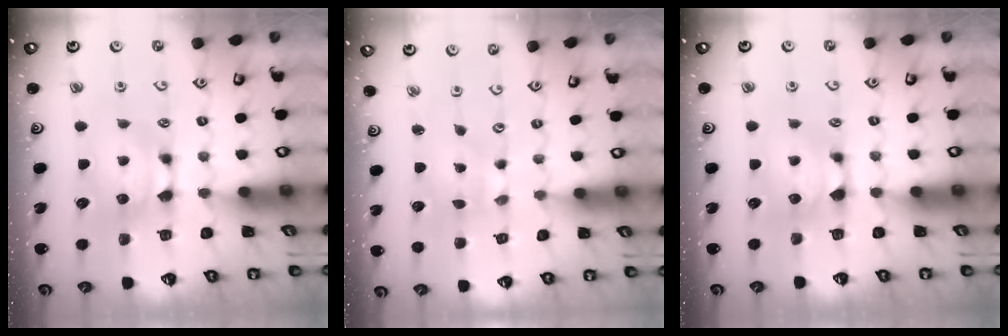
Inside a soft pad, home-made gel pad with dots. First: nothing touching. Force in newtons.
{"total": 5.0, "press": 5.0, "slide": 0.8}
{"total": 1.0, "press": 0.7, "slide": 0.6}